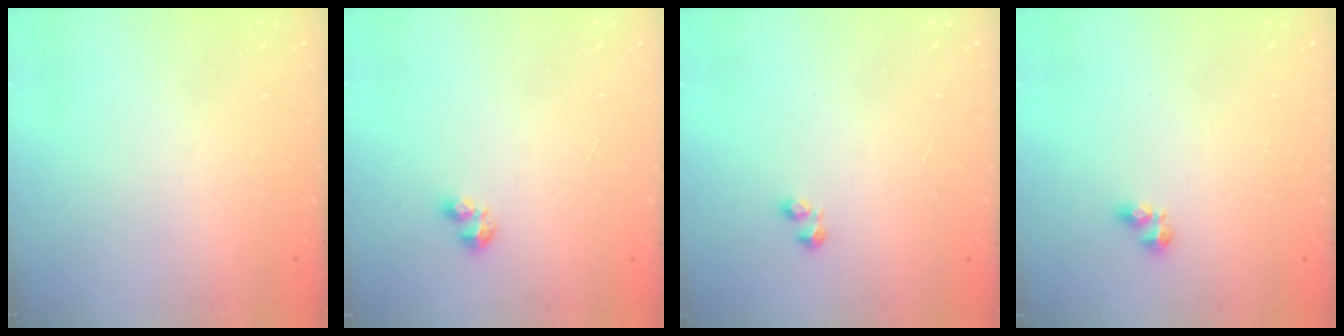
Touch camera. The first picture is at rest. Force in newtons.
{"total": 2.4, "press": 2.4, "slide": 0.4}
{"total": 1.9, "press": 1.8, "slide": 0.5}
{"total": 4.3, "press": 4.3, "slide": 0.7}